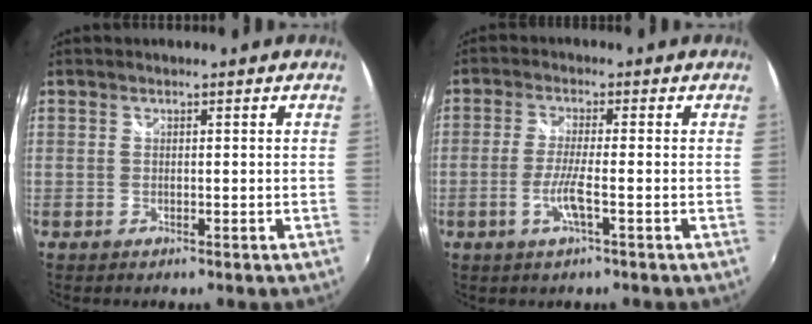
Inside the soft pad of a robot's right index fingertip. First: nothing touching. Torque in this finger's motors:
{"motor_torque": [-0.18, -0.08, -0.04, 0.00]}